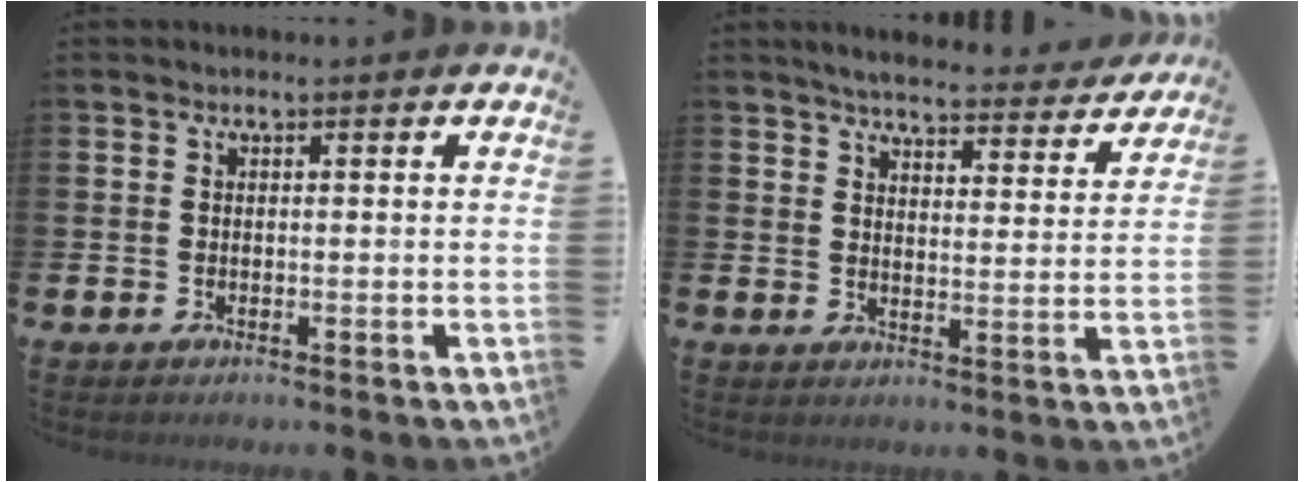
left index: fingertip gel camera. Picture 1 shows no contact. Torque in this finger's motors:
{"motor_torque": [0.33, -0.31, 0.17, 0.04]}